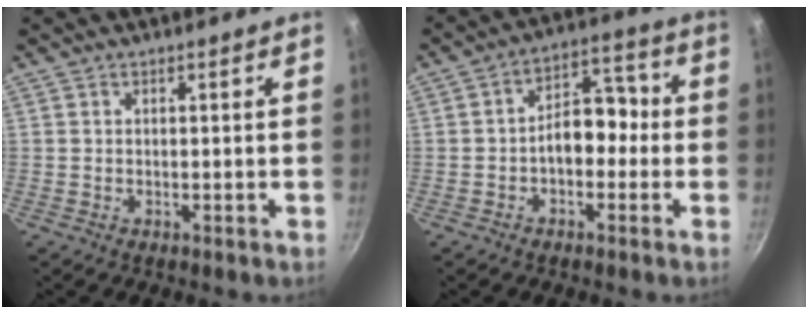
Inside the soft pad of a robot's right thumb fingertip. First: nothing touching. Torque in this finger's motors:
{"motor_torque": [0.90, 1.10, 1.00, -0.44, 0.09]}